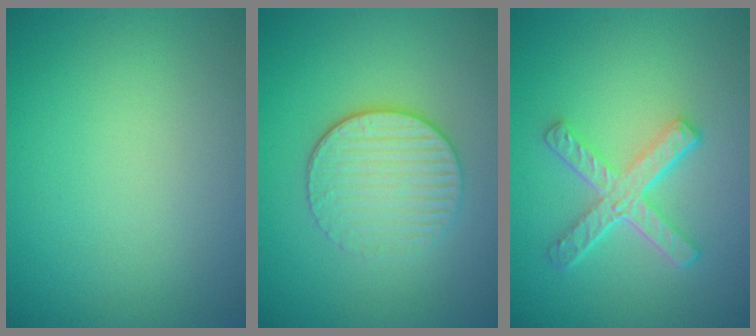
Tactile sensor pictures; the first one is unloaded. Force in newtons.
{"total": 3.7, "press": 3.3, "slide": 1.7}
{"total": 4.6, "press": 3.3, "slide": 3.2}